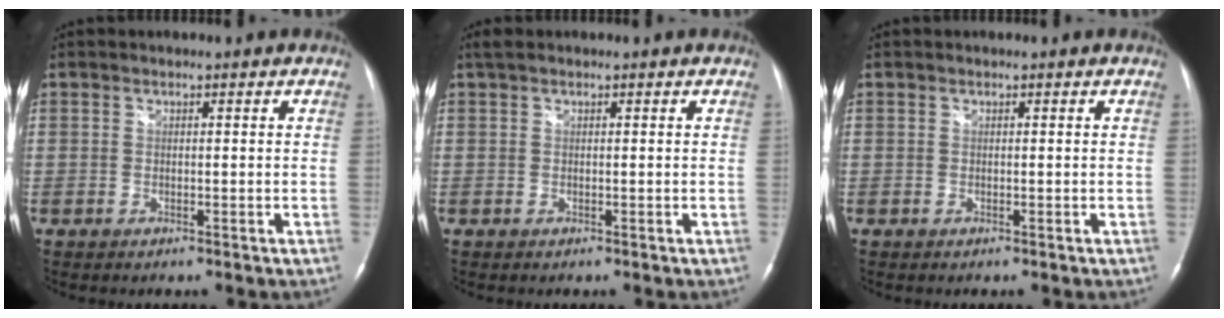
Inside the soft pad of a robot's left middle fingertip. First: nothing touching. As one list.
[{"total": 1.3, "force": [0.9, 0.4, 0.8], "torque": [-0.017, 0.020, 0.017]}, {"total": 0.0}]